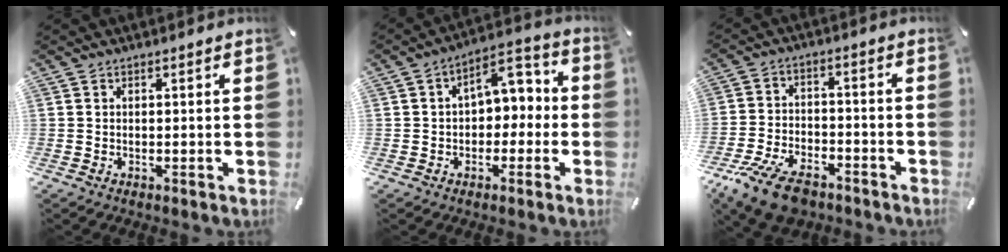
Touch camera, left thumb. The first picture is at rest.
{"total": 7.4, "force": [0.6, 6.0, 4.3], "torque": [-0.047, -0.002, 0.003]}
{"total": 11.8, "force": [-8.1, 5.5, 6.5], "torque": [-0.127, 0.043, -0.149]}